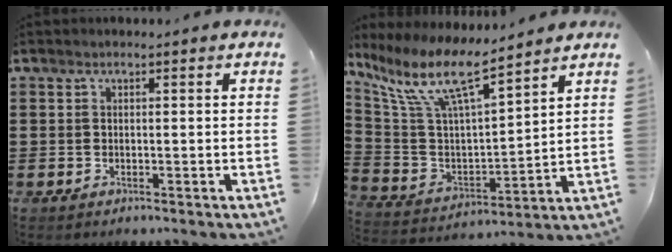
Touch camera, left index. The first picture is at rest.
{"total": 10.9, "force": [7.7, 2.3, 7.4], "torque": [-0.176, -0.050, 0.130]}